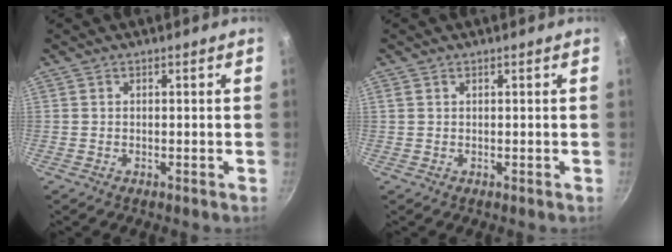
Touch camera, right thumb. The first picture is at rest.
{"total": 0.7, "force": [0.4, 0.4, 0.4], "torque": [-0.011, 0.007, 0.010]}